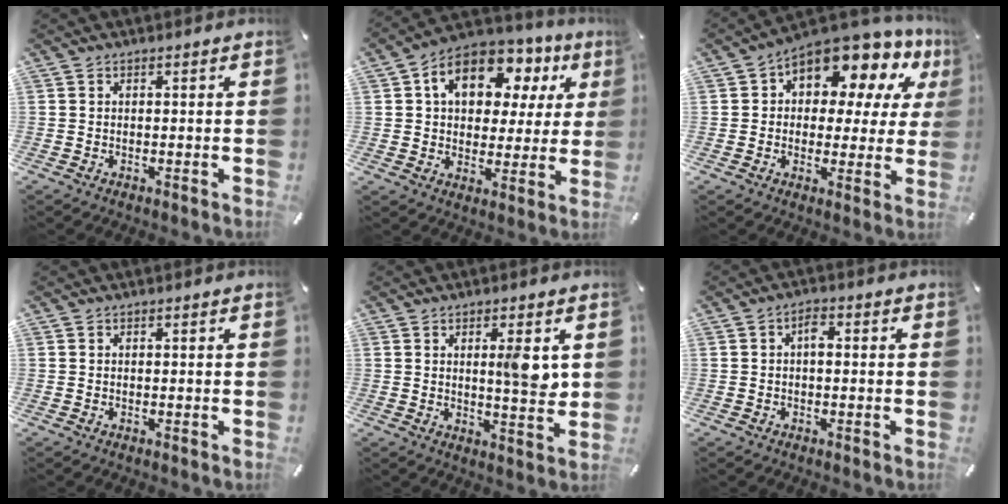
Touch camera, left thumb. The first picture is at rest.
{"total": 14.0, "force": [6.1, 9.6, 8.1], "torque": [-0.134, -0.019, 0.108]}
{"total": 12.4, "force": [8.5, 6.2, 6.5], "torque": [-0.096, -0.078, 0.147]}
{"total": 0.0}
{"total": 7.0, "force": [2.0, 1.7, 6.5], "torque": [-0.099, -0.014, 0.025]}
{"total": 2.5, "force": [-0.1, 1.3, 2.1], "torque": [-0.044, 0.011, -0.004]}